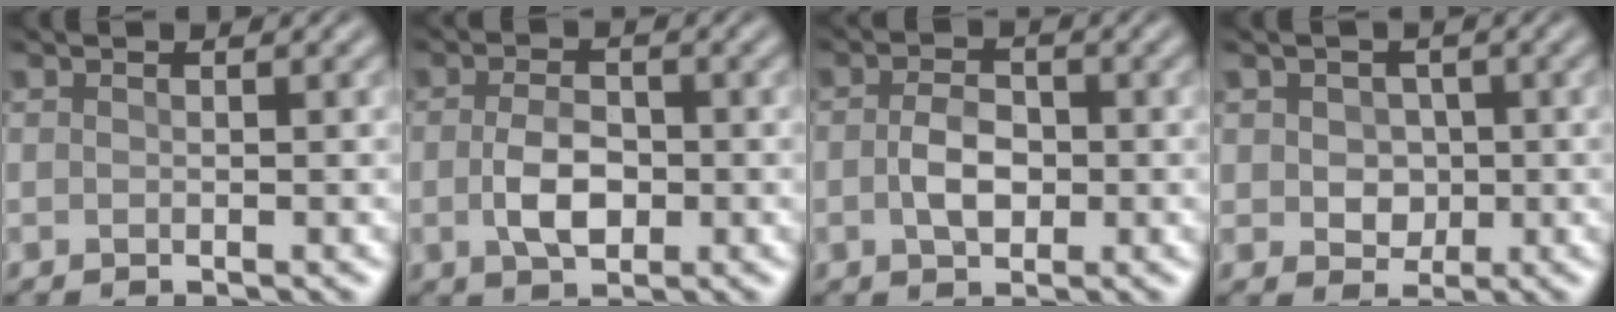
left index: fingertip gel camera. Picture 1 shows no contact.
{"total": 3.6, "force": [-0.6, 2.2, 2.9], "torque": [-0.060, -0.001, -0.011]}
{"total": 3.1, "force": [-0.4, 2.0, 2.4], "torque": [-0.049, 0.000, -0.010]}
{"total": 2.8, "force": [0.2, 2.3, 1.5], "torque": [-0.026, -0.002, -0.001]}